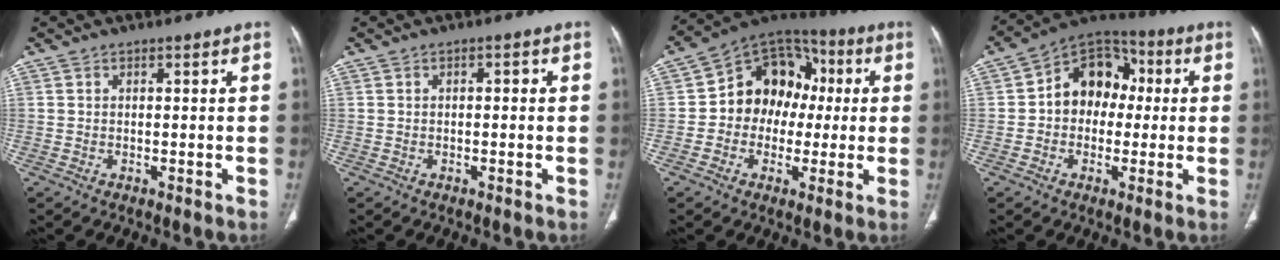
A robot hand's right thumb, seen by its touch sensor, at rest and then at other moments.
{"total": 1.0, "force": [0.1, 0.5, 0.9], "torque": [-0.008, 0.005, -0.002]}
{"total": 14.8, "force": [0.4, 12.1, 8.5], "torque": [-0.080, 0.037, -0.007]}
{"total": 12.7, "force": [0.9, 9.9, 7.9], "torque": [-0.078, 0.034, 0.000]}